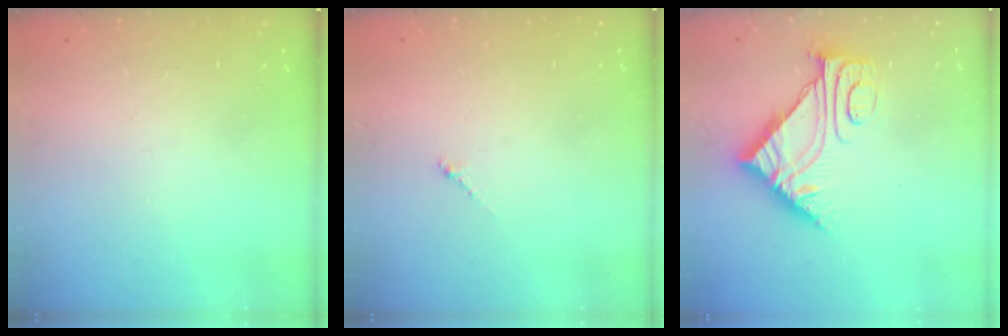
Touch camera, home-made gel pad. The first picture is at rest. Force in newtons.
{"total": 0.8, "press": 0.6, "slide": 0.4}
{"total": 9.0, "press": 8.9, "slide": 0.9}